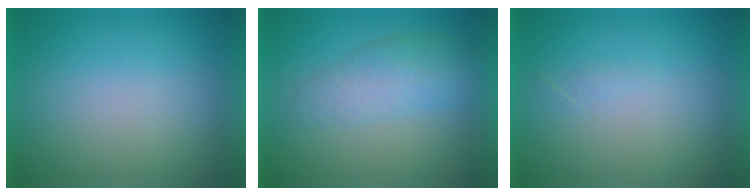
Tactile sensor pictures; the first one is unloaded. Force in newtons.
{"total": 3.0}
{"total": 1.0}